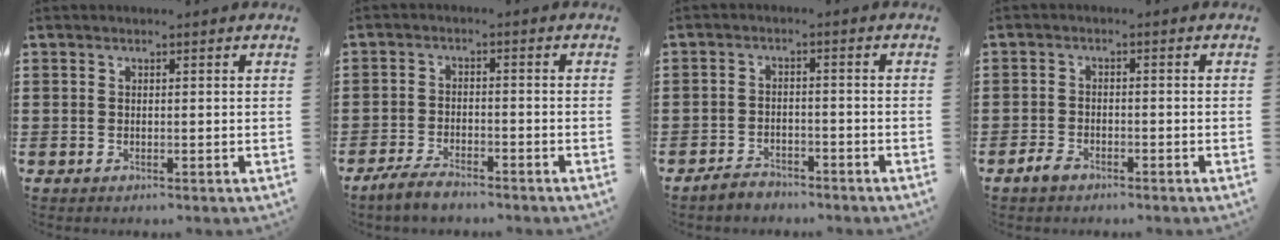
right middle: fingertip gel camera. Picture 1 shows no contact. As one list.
[{"total": 3.5, "force": [-3.1, 0.9, 1.4], "torque": [-0.040, 0.002, -0.066]}, {"total": 2.7, "force": [-2.6, 0.7, 0.3], "torque": [-0.010, 0.004, -0.055]}, {"total": 2.6, "force": [-2.0, 1.3, 1.2], "torque": [-0.030, 0.003, -0.041]}]